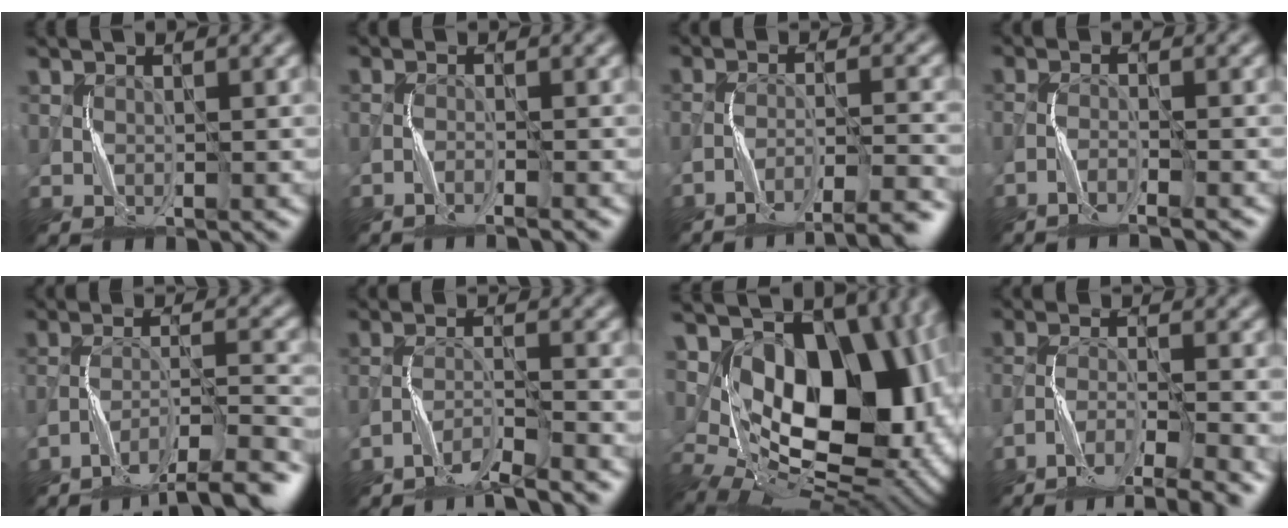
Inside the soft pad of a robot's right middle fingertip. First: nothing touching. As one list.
[{"total": 1.2, "force": [-1.0, -0.2, 0.5], "torque": [-0.011, 0.001, -0.027]}, {"total": 7.0, "force": [-5.6, 1.5, 3.9], "torque": [-0.063, -0.011, -0.089]}, {"total": 2.4, "force": [-1.9, 0.0, 1.4], "torque": [-0.030, -0.001, -0.046]}, {"total": 9.7, "force": [-8.2, 2.5, 4.5], "torque": [-0.070, -0.008, -0.120]}, {"total": 3.8, "force": [-3.3, 0.2, 1.8], "torque": [-0.033, -0.002, -0.069]}, {"total": 14.9, "force": [1.8, 9.8, 11.1], "torque": [-0.101, -0.013, 0.035]}, {"total": 8.0, "force": [-5.7, 2.5, 5.1], "torque": [-0.092, -0.018, -0.097]}]